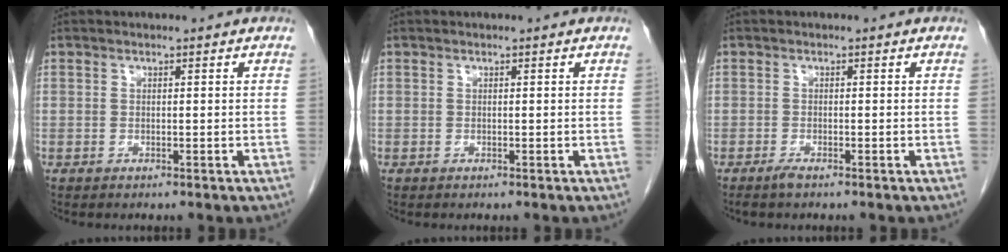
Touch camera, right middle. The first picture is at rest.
{"total": 0.0}
{"total": 1.1, "force": [-0.9, 0.0, 0.7], "torque": [-0.018, -0.003, -0.017]}